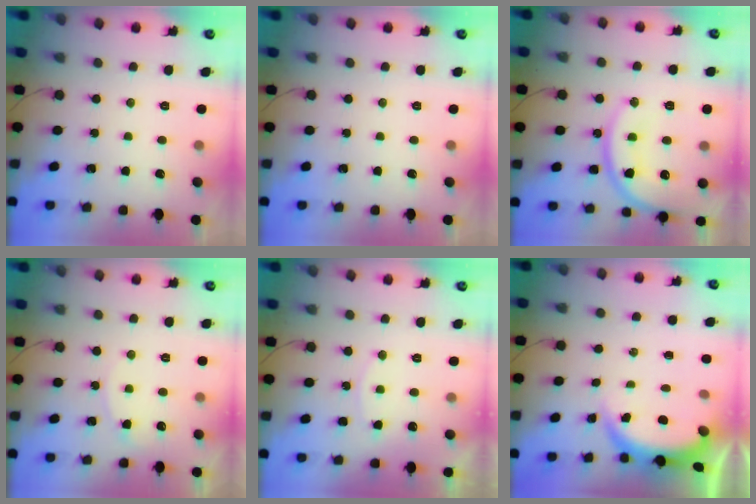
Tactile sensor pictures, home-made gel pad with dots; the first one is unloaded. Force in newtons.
{"total": 0.0}
{"total": 15.9, "press": 15.9, "slide": 1.2}
{"total": 3.7, "press": 3.7, "slide": 0.5}
{"total": 5.9, "press": 5.9, "slide": 0.6}
{"total": 3.7, "press": 3.7, "slide": 0.1}